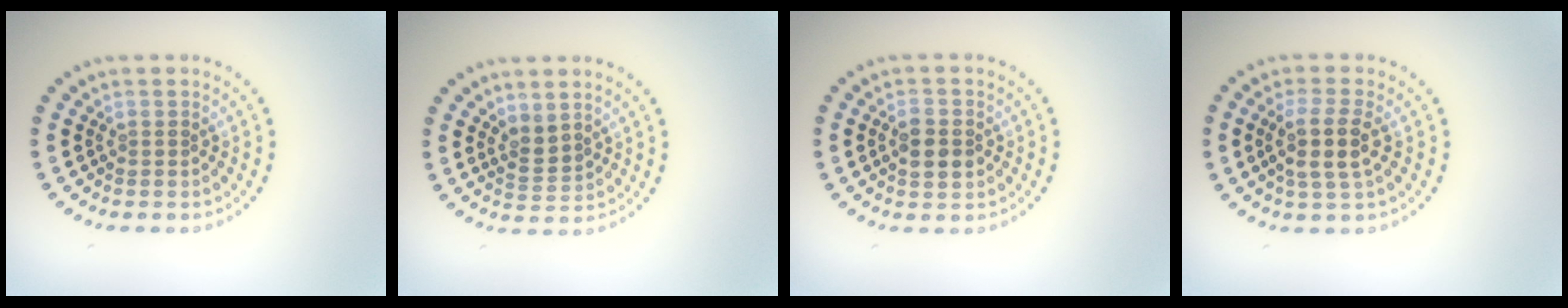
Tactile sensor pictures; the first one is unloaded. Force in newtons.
{"total": 2.1, "press": 1.7, "slide": 1.2}
{"total": 3.0, "press": 3.0, "slide": 0.1}
{"total": 3.2, "press": 2.9, "slide": 1.5}